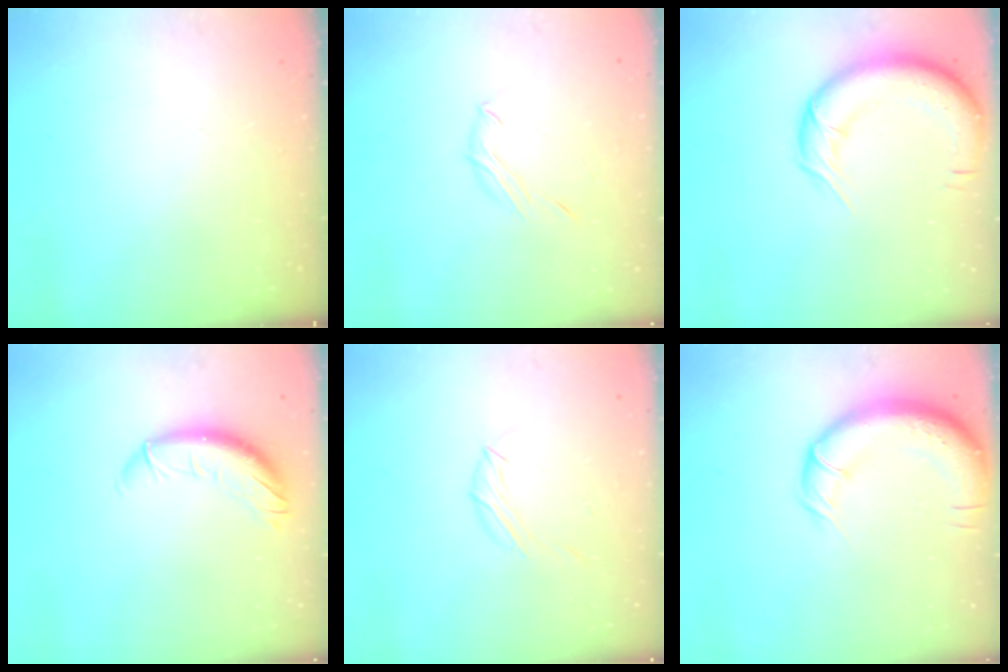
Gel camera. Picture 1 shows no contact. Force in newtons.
{"total": 5.7, "press": 5.6, "slide": 1.1}
{"total": 14.0, "press": 13.6, "slide": 3.1}
{"total": 10.5, "press": 10.4, "slide": 1.7}
{"total": 5.5, "press": 5.4, "slide": 1.2}
{"total": 13.7, "press": 13.3, "slide": 3.4}